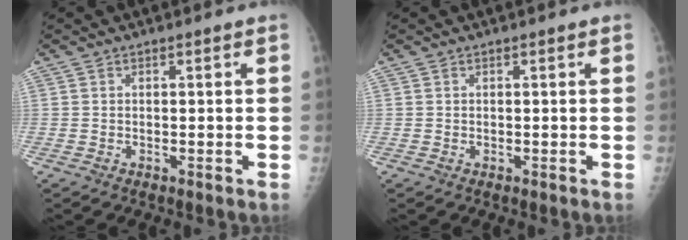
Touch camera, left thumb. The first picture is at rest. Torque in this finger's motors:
{"motor_torque": [-0.23, 0.09, 0.15, 0.12, 0.00]}